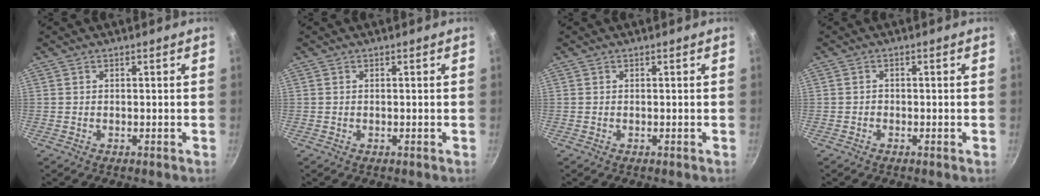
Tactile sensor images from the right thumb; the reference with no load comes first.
{"total": 0.0}
{"total": 0.0}
{"total": 0.7, "force": [-0.5, 0.5, 0.2], "torque": [-0.002, 0.003, -0.012]}